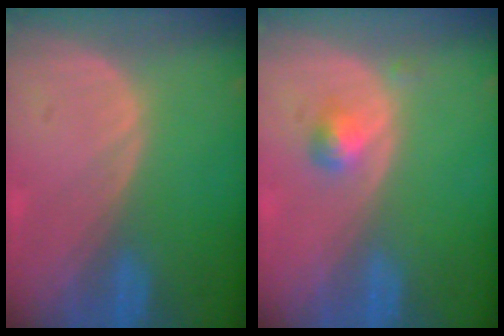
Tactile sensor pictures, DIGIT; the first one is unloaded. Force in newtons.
{"total": 2.2, "press": 2.2, "slide": 0.2}